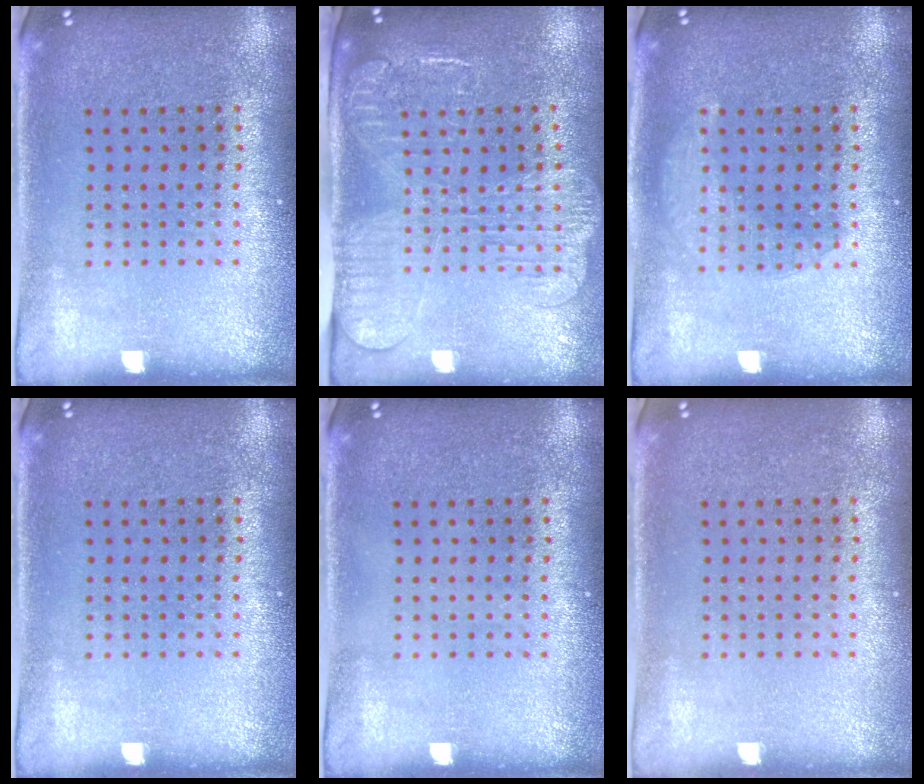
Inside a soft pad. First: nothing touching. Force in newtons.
{"total": 2.5, "press": 2.0, "slide": 1.4}
{"total": 1.7, "press": 1.7, "slide": 0.4}
{"total": 0.0}
{"total": 0.0}
{"total": 0.0}